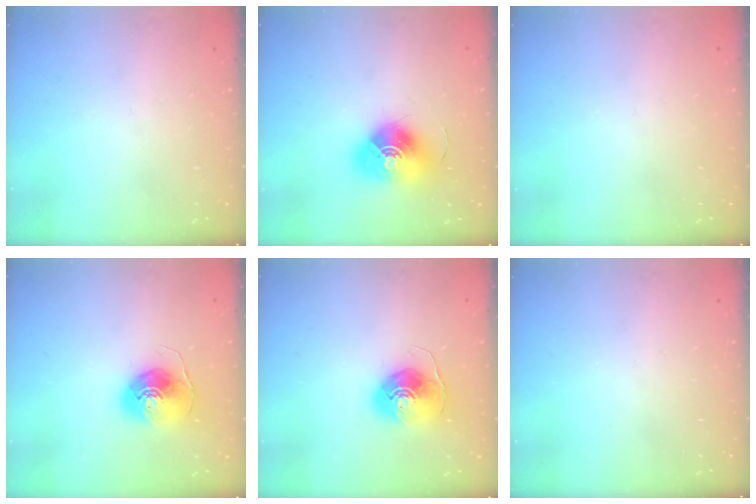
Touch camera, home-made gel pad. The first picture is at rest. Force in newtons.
{"total": 16.2, "press": 16.2, "slide": 0.5}
{"total": 0.0}
{"total": 8.5, "press": 8.4, "slide": 1.2}
{"total": 8.5, "press": 8.4, "slide": 1.2}
{"total": 0.0}